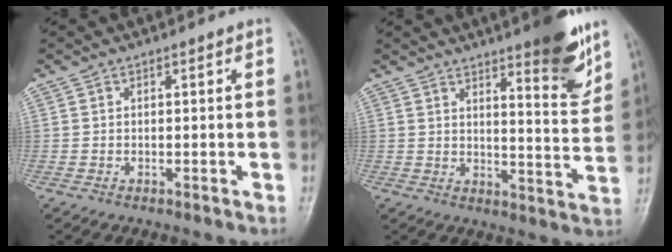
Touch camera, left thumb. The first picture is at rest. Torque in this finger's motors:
{"motor_torque": [2.03, 0.88, 1.31, -1.00, 0.03]}